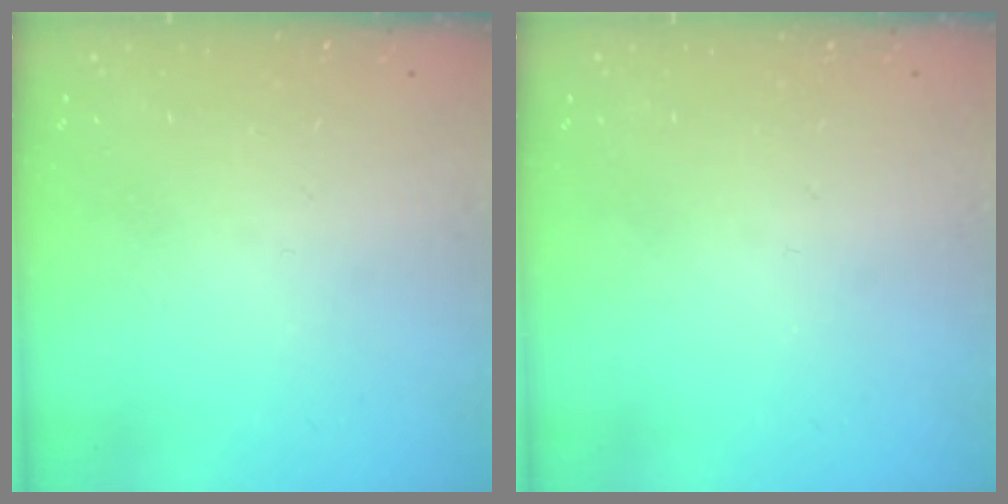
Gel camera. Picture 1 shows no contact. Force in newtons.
{"total": 0.0}